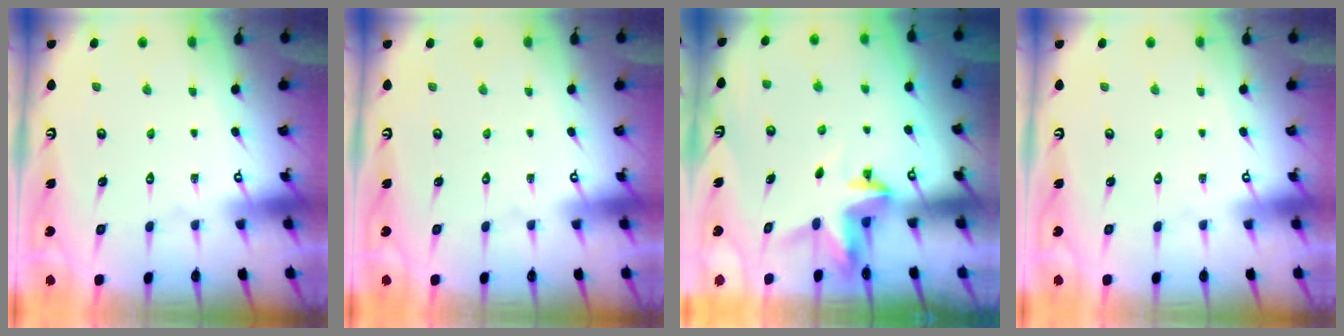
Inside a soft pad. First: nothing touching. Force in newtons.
{"total": 0.0}
{"total": 3.7, "press": 3.6, "slide": 0.3}
{"total": 0.0}